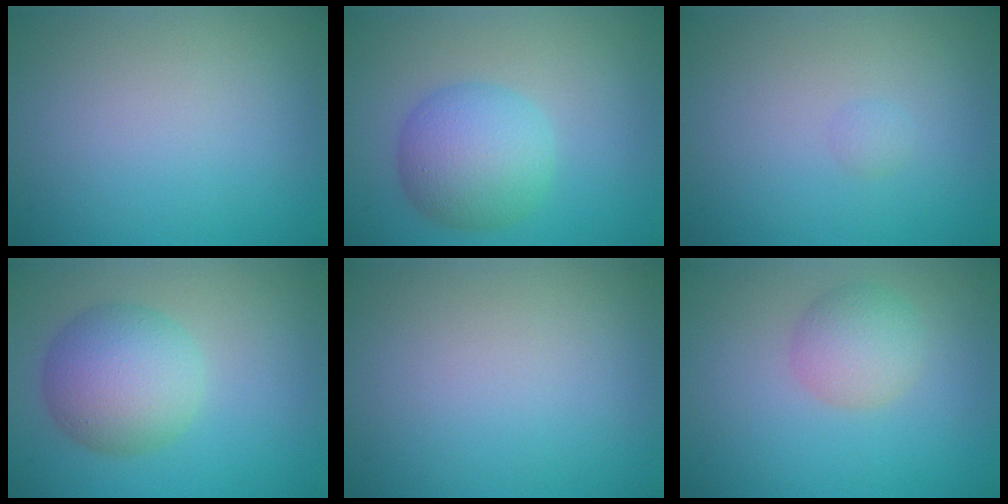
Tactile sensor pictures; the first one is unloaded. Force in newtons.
{"total": 5.8, "press": 5.8, "slide": 0.3}
{"total": 0.6, "press": 0.6, "slide": 0.1}
{"total": 6.2, "press": 6.2, "slide": 0.3}
{"total": 0.0}
{"total": 3.0, "press": 3.0, "slide": 0.0}